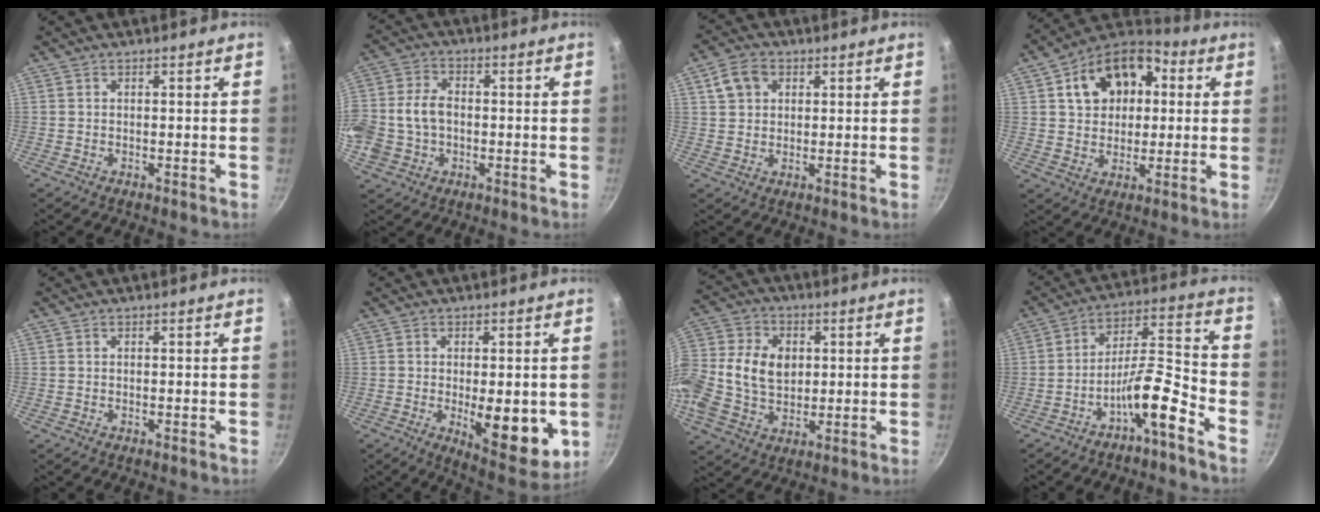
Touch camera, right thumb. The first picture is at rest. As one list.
[{"total": 12.2, "force": [-1.1, 9.2, 7.9], "torque": [-0.170, 0.032, -0.026]}, {"total": 5.9, "force": [2.1, 4.6, 3.0], "torque": [-0.041, 0.006, 0.034]}, {"total": 16.7, "force": [4.0, 12.1, 10.7], "torque": [-0.144, 0.025, 0.054]}, {"total": 0.0}, {"total": 13.0, "force": [-1.9, 5.3, 11.7], "torque": [-0.130, -0.017, -0.015]}, {"total": 19.5, "force": [1.3, 14.7, 12.7], "torque": [-0.274, 0.035, 0.019]}, {"total": 10.5, "force": [-6.5, 2.0, 8.0], "torque": [-0.137, 0.066, -0.110]}]